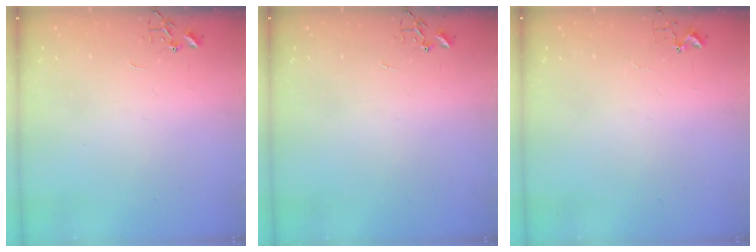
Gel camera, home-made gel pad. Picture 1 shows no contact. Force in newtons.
{"total": 0.0}
{"total": 3.7, "press": 3.6, "slide": 0.5}